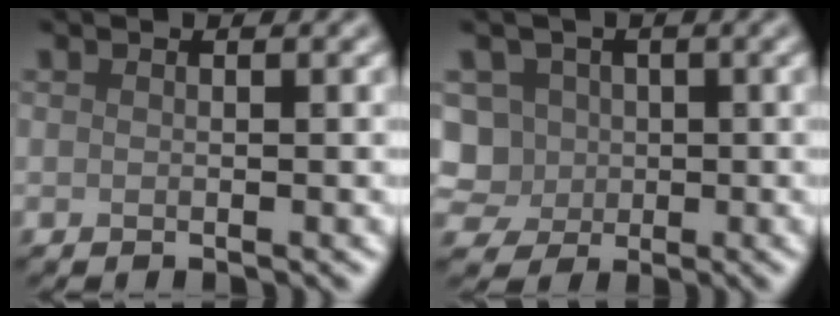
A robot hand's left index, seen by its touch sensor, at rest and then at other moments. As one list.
[{"total": 8.2, "force": [-0.2, 7.5, 3.2], "torque": [-0.060, 0.026, -0.038]}]